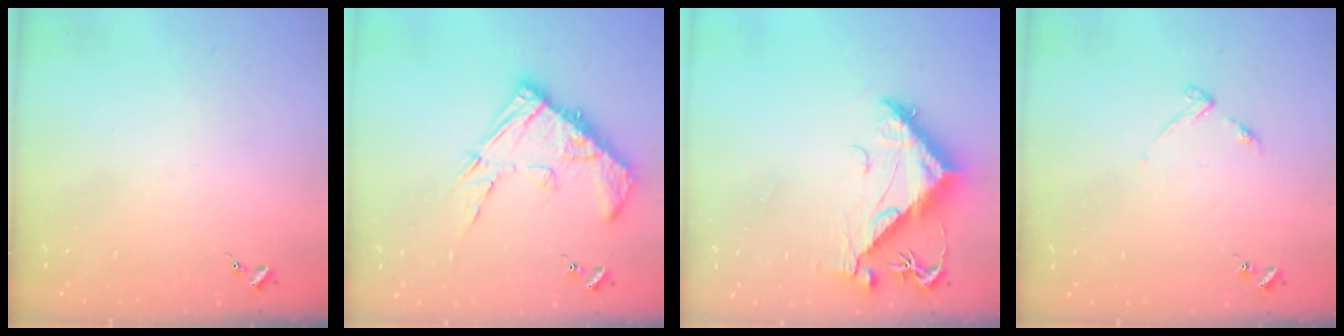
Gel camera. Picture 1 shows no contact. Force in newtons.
{"total": 15.9, "press": 15.8, "slide": 1.5}
{"total": 12.3, "press": 12.2, "slide": 1.5}
{"total": 4.2, "press": 4.1, "slide": 0.4}